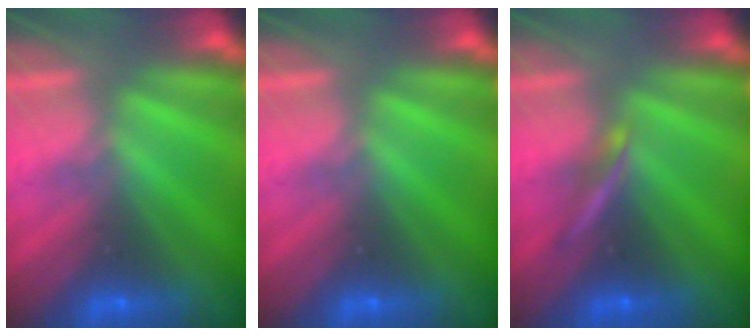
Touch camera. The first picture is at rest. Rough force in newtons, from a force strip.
{"total": 0.0}
{"total": 2.2}